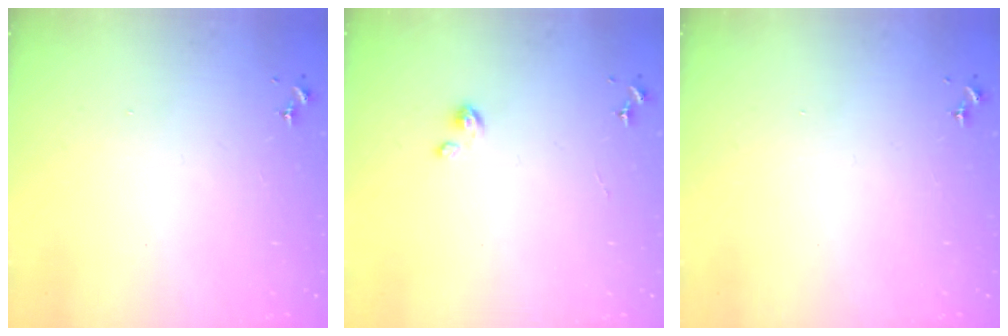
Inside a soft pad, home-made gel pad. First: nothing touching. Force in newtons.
{"total": 2.7, "press": 2.7, "slide": 0.2}
{"total": 0.0}